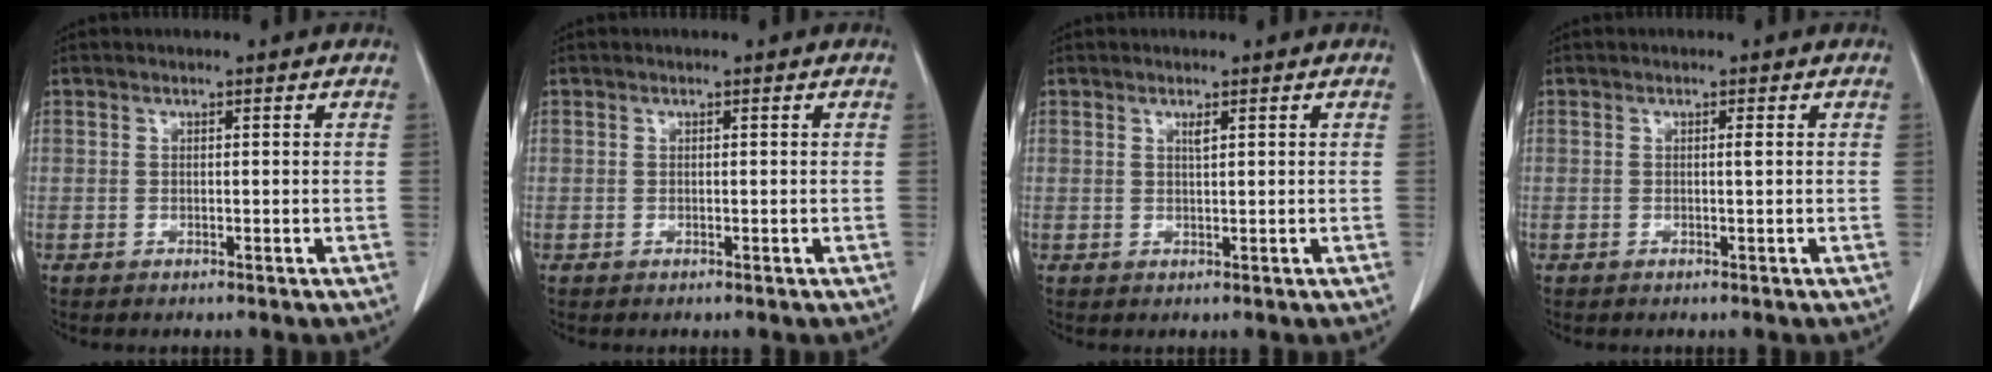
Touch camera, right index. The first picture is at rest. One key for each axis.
{"total": 0.0}
{"total": 1.0, "fx": 0.6, "fy": 0.0, "fz": 0.7, "tx": -0.016, "ty": -0.004, "tz": 0.012}
{"total": 0.6, "fx": 0.1, "fy": -0.1, "fz": 0.5, "tx": -0.009, "ty": -0.001, "tz": 0.002}